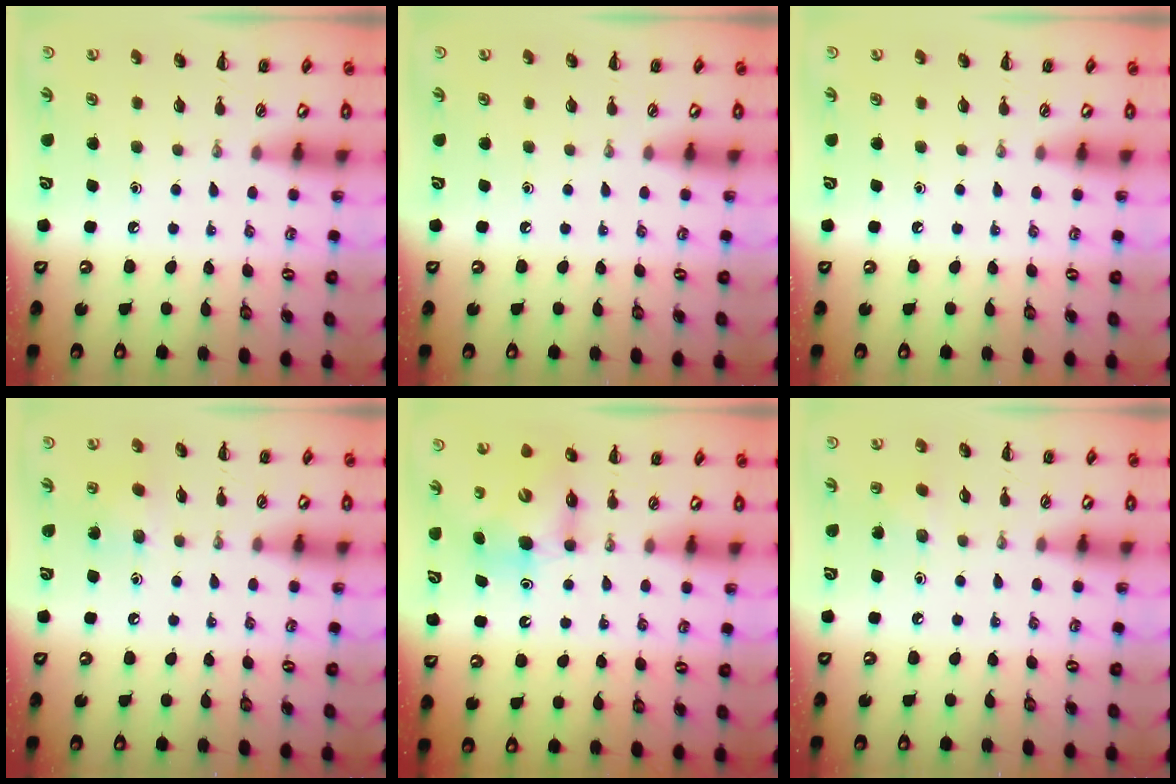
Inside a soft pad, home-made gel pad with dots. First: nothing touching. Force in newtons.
{"total": 0.0}
{"total": 0.0}
{"total": 6.1, "press": 5.9, "slide": 1.3}
{"total": 6.5, "press": 6.5, "slide": 0.8}
{"total": 3.0, "press": 2.8, "slide": 1.0}